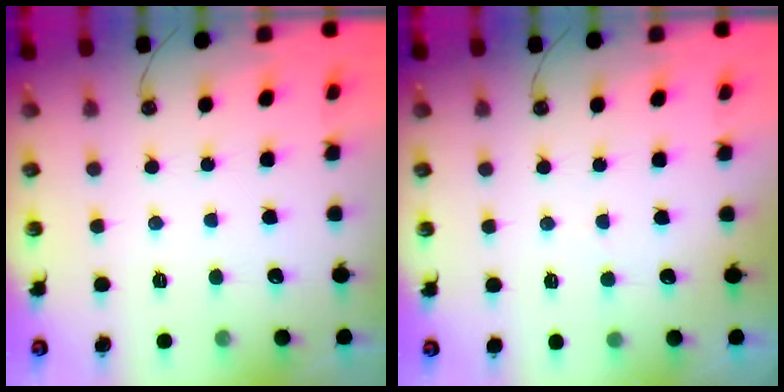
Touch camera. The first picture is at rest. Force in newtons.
{"total": 2.8, "press": 2.6, "slide": 1.1}